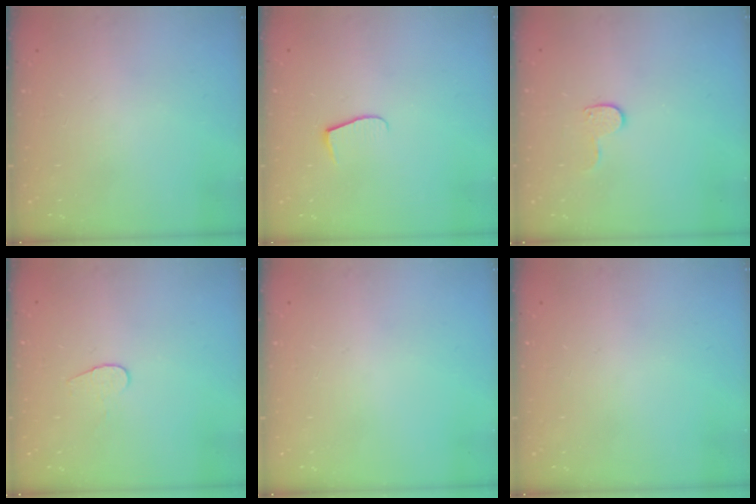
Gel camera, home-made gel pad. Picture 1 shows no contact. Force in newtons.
{"total": 6.2, "press": 6.2, "slide": 0.4}
{"total": 6.4, "press": 6.4, "slide": 0.5}
{"total": 4.7, "press": 4.6, "slide": 0.4}
{"total": 0.0}
{"total": 0.0}